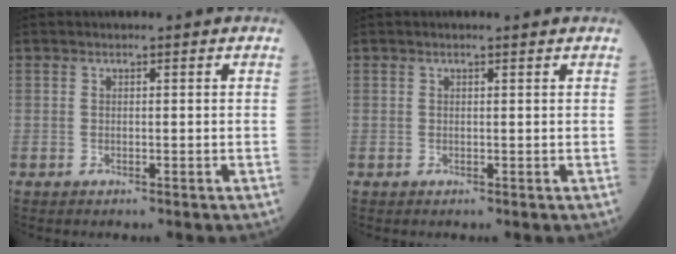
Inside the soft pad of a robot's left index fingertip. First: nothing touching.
{"total": 0.8, "force": [0.7, 0.0, 0.3], "torque": [-0.010, 0.004, 0.011]}